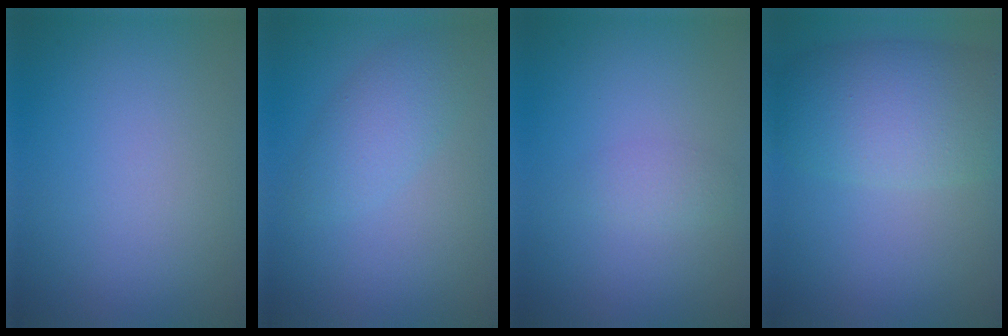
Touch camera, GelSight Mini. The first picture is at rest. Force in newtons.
{"total": 2.9, "press": 2.9, "slide": 0.0}
{"total": 1.1, "press": 1.1, "slide": 0.0}
{"total": 6.9, "press": 6.9, "slide": 0.1}